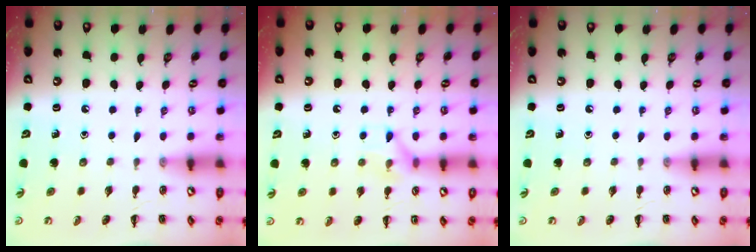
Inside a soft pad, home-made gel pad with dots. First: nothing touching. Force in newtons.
{"total": 7.2, "press": 7.2, "slide": 0.7}
{"total": 0.0}